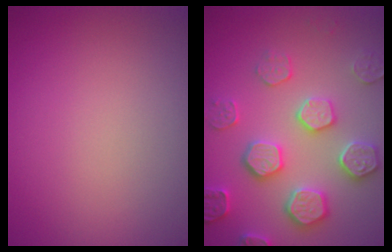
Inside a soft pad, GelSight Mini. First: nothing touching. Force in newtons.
{"total": 4.9, "press": 4.7, "slide": 1.3}